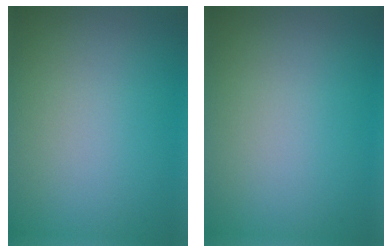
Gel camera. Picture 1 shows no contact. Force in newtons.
{"total": 0.0}